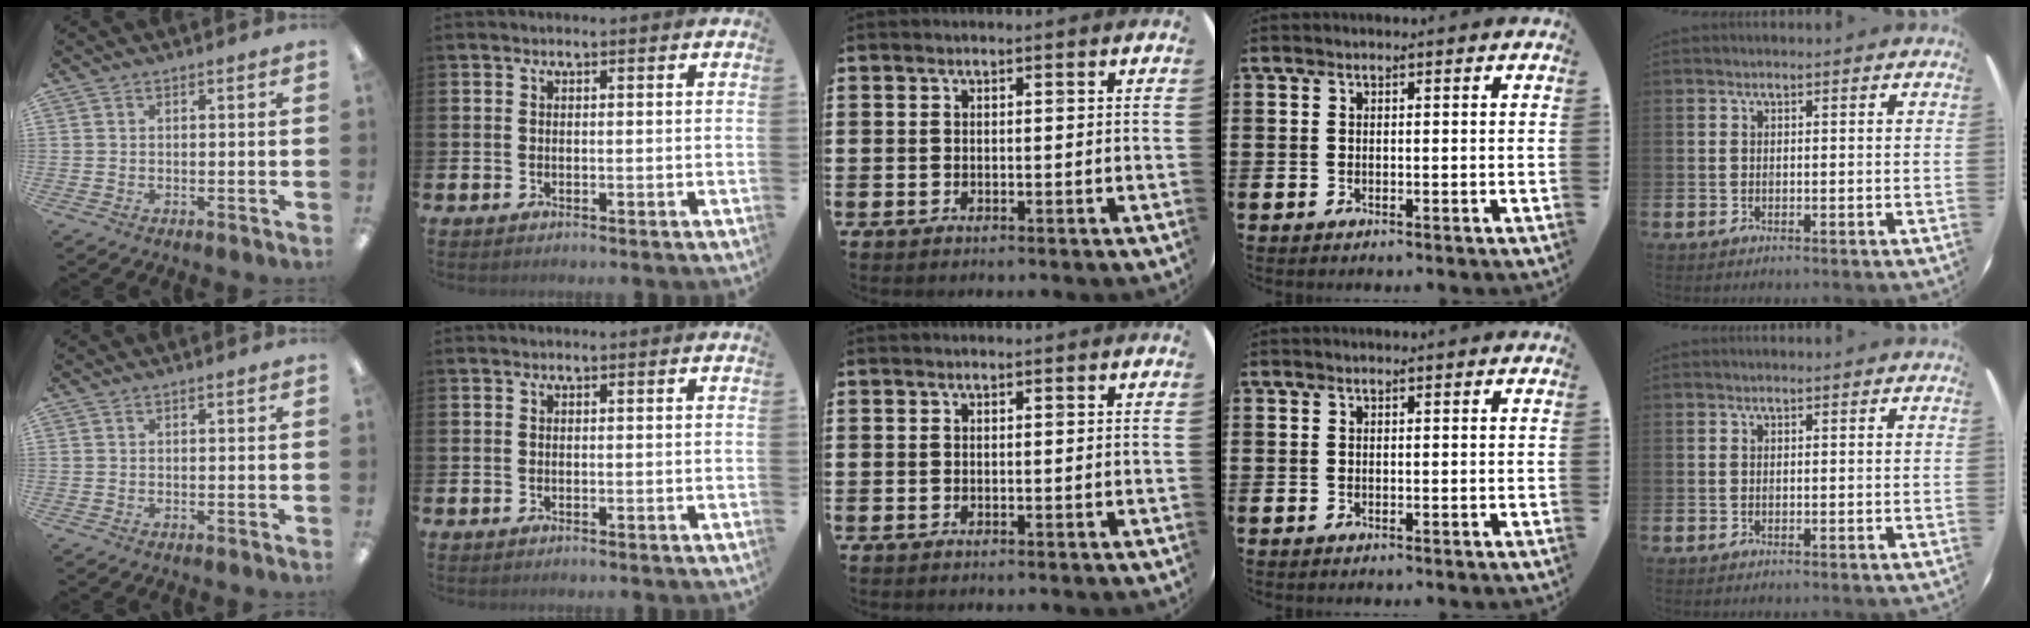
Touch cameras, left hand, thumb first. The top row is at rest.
{}